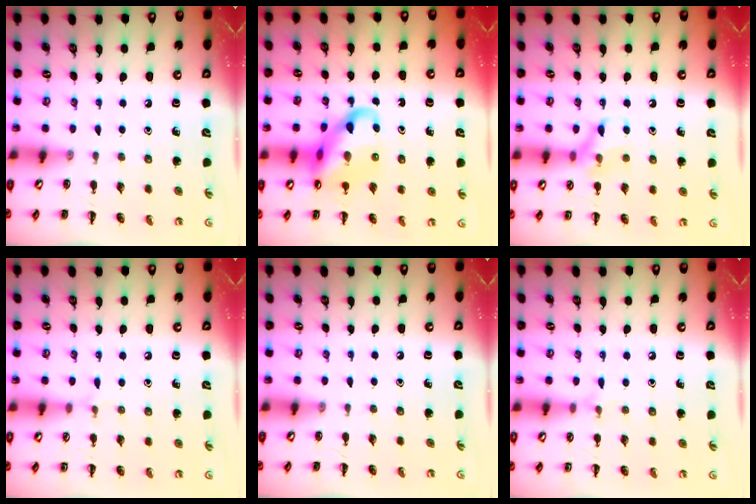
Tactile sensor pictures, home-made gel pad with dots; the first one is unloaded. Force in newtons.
{"total": 14.7, "press": 14.5, "slide": 2.3}
{"total": 9.5, "press": 9.4, "slide": 1.5}
{"total": 4.0, "press": 3.7, "slide": 1.3}
{"total": 0.0}
{"total": 3.7, "press": 3.5, "slide": 1.3}